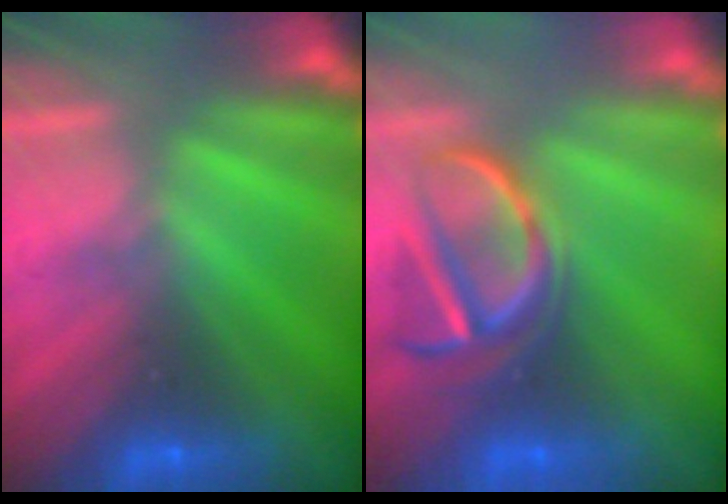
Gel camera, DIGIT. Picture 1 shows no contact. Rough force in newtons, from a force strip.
{"total": 3.8}